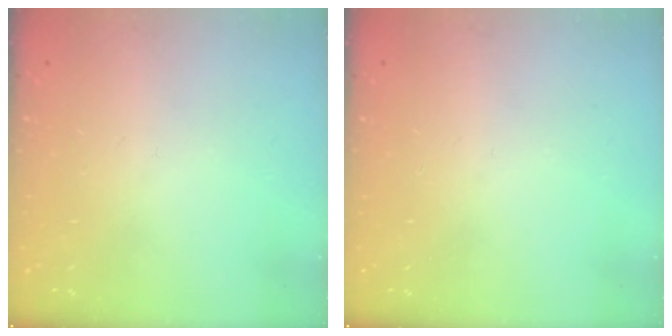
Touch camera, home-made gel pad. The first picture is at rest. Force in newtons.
{"total": 0.0}